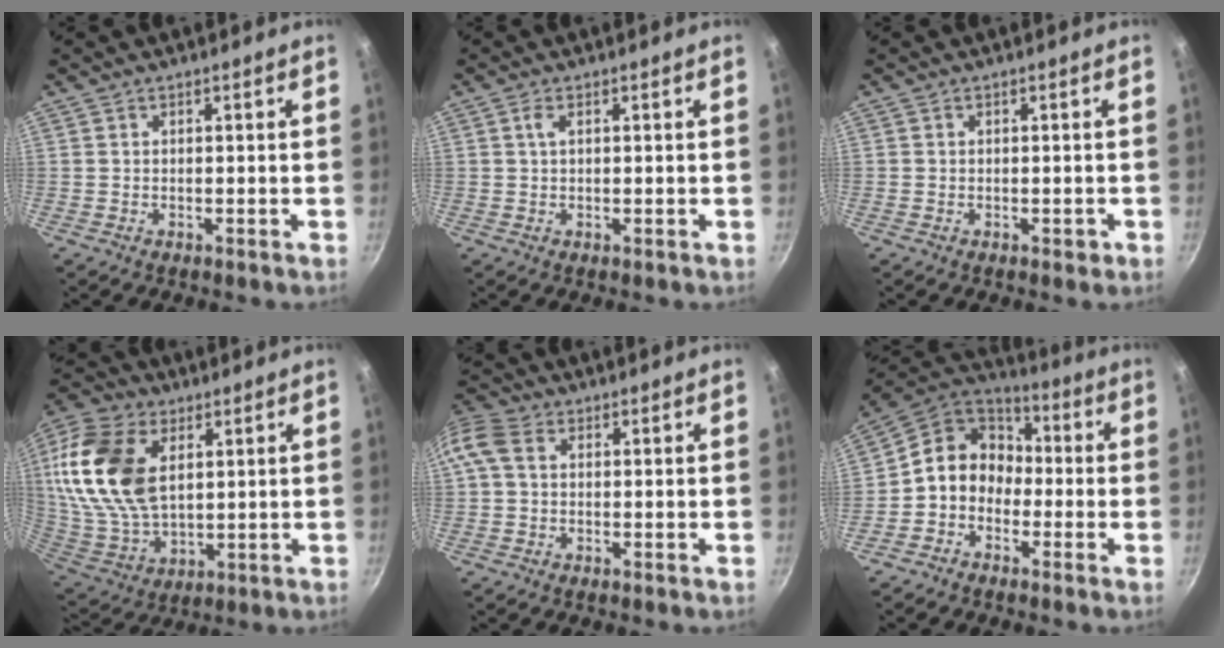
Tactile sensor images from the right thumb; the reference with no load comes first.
{"total": 1.6, "force": [0.4, 0.5, 1.4], "torque": [-0.029, 0.002, 0.004]}
{"total": 1.3, "force": [-0.5, 0.9, 0.8], "torque": [-0.007, 0.005, -0.007]}
{"total": 21.0, "force": [5.6, 13.0, 15.5], "torque": [-0.302, -0.018, 0.112]}
{"total": 8.4, "force": [1.6, 6.2, 5.5], "torque": [-0.123, 0.029, 0.017]}
{"total": 11.0, "force": [-1.9, 9.3, 5.6], "torque": [-0.055, 0.044, -0.061]}